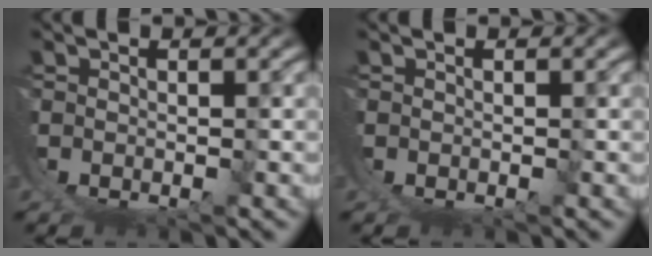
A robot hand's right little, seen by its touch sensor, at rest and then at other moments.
{"total": 0.0}